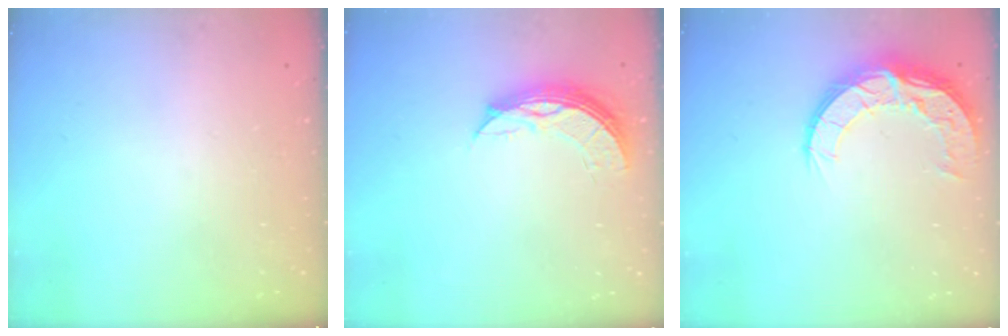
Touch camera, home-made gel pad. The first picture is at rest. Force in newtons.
{"total": 8.8, "press": 8.7, "slide": 0.6}
{"total": 12.0, "press": 11.9, "slide": 0.8}